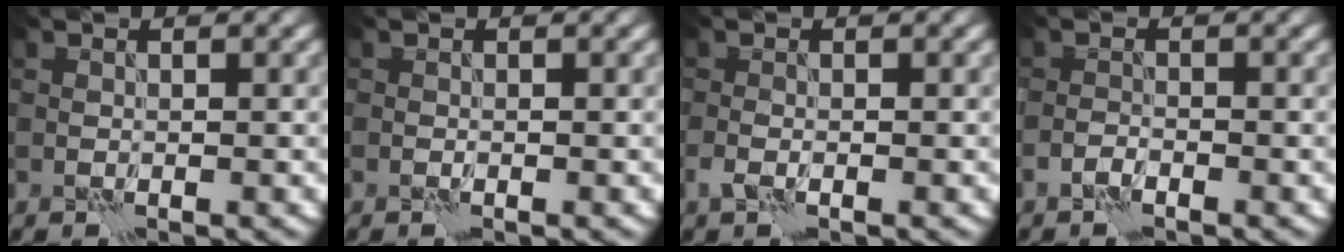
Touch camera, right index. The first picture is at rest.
{"total": 0.0}
{"total": 1.3, "force": [-0.7, 0.6, 1.0], "torque": [-0.022, 0.000, -0.015]}
{"total": 1.1, "force": [-0.9, 0.2, 0.5], "torque": [-0.012, 0.003, -0.020]}